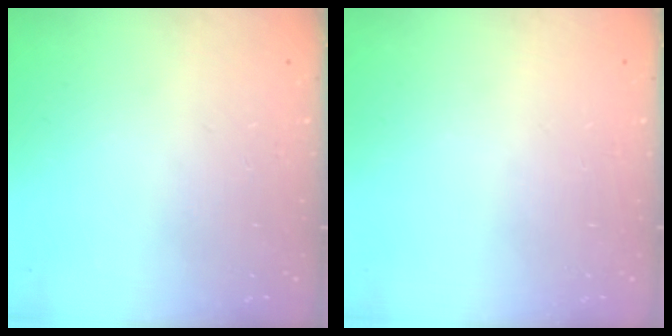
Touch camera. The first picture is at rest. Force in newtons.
{"total": 0.0}